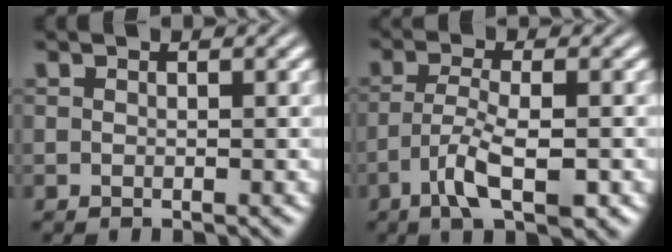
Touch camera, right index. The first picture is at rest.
{"total": 4.4, "force": [-1.7, 0.6, 4.0], "torque": [-0.067, -0.016, -0.016]}